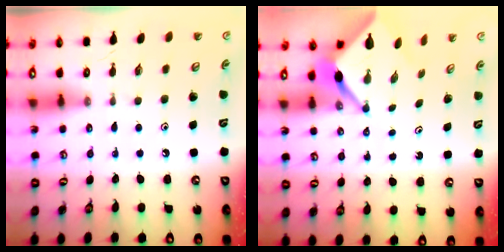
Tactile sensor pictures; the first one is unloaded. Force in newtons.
{"total": 4.4, "press": 4.4, "slide": 0.4}